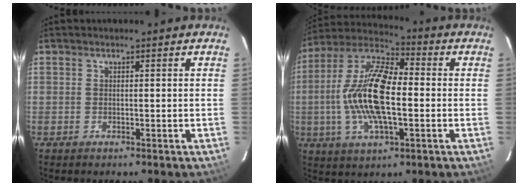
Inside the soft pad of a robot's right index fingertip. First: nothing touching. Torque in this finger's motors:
{"motor_torque": [2.14, 0.00, 1.05, 0.21]}